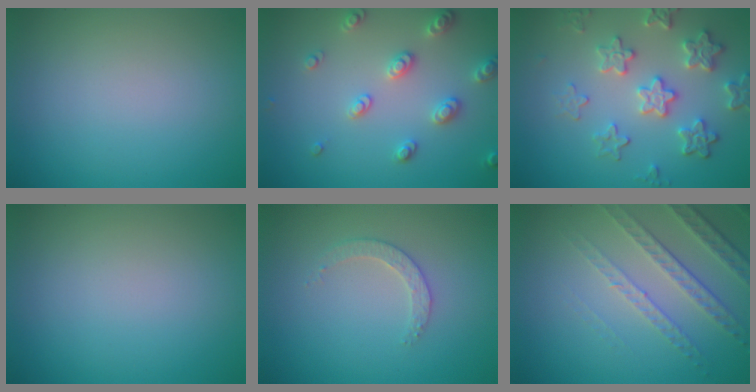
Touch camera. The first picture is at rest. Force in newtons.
{"total": 2.9, "press": 2.9, "slide": 0.5}
{"total": 4.8, "press": 4.0, "slide": 2.6}
{"total": 0.0}
{"total": 1.9, "press": 1.8, "slide": 0.6}
{"total": 4.6, "press": 3.2, "slide": 3.3}